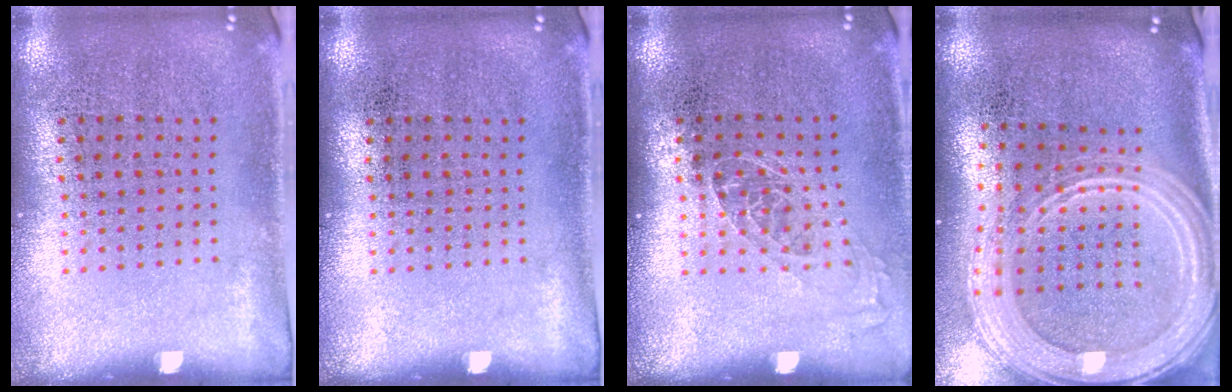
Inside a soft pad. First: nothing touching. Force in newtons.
{"total": 0.0}
{"total": 1.0, "press": 0.9, "slide": 0.5}
{"total": 3.2, "press": 2.6, "slide": 1.9}